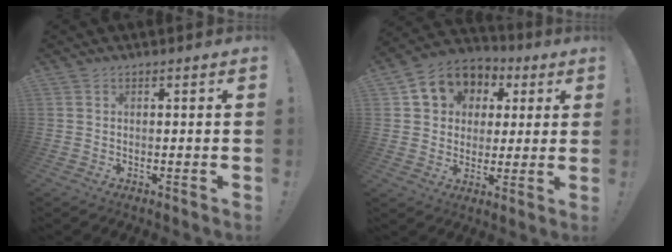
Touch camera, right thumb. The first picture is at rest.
{"total": 10.7, "force": [4.2, 9.2, 3.5], "torque": [-0.050, -0.024, 0.085]}